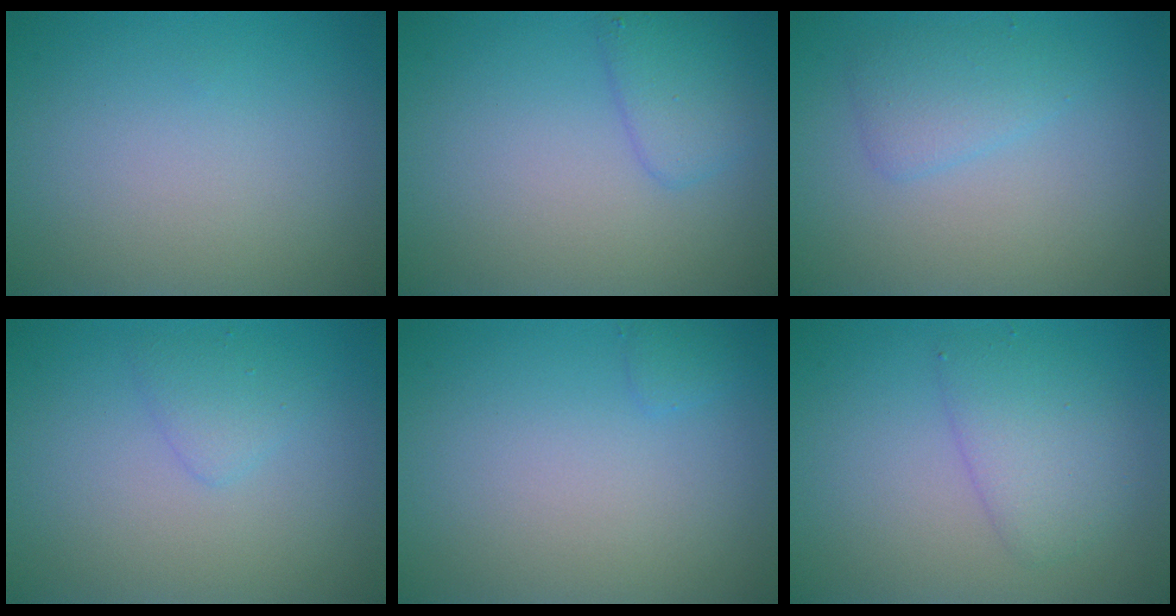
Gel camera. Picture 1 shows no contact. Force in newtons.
{"total": 2.4, "press": 2.4, "slide": 0.1}
{"total": 2.1, "press": 2.1, "slide": 0.1}
{"total": 1.5, "press": 1.5, "slide": 0.0}
{"total": 0.7, "press": 0.7, "slide": 0.0}
{"total": 3.0, "press": 3.0, "slide": 0.1}